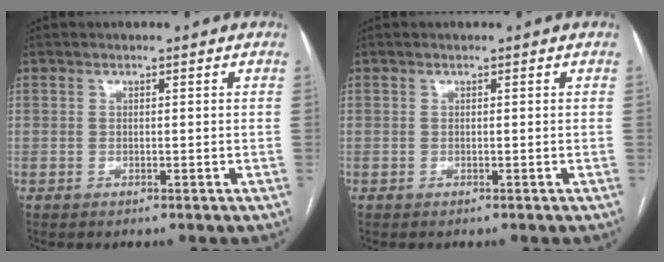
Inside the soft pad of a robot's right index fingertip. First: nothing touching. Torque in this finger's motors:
{"motor_torque": [0.00, 0.00, 0.00, 0.00]}